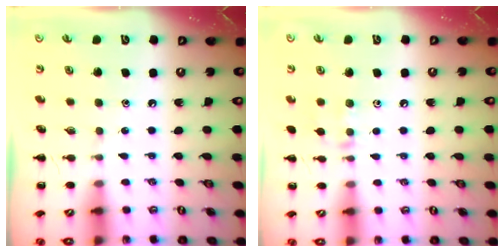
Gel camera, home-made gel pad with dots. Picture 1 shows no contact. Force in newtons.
{"total": 7.7, "press": 7.5, "slide": 1.7}